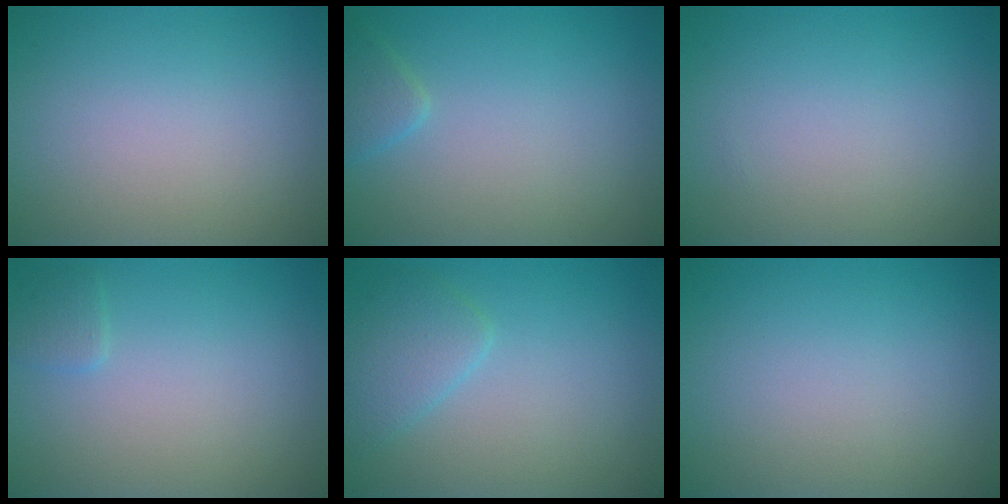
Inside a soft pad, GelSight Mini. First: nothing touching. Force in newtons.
{"total": 1.4, "press": 1.4, "slide": 0.1}
{"total": 0.0}
{"total": 0.9, "press": 0.9, "slide": 0.1}
{"total": 2.5, "press": 2.5, "slide": 0.1}
{"total": 0.0}